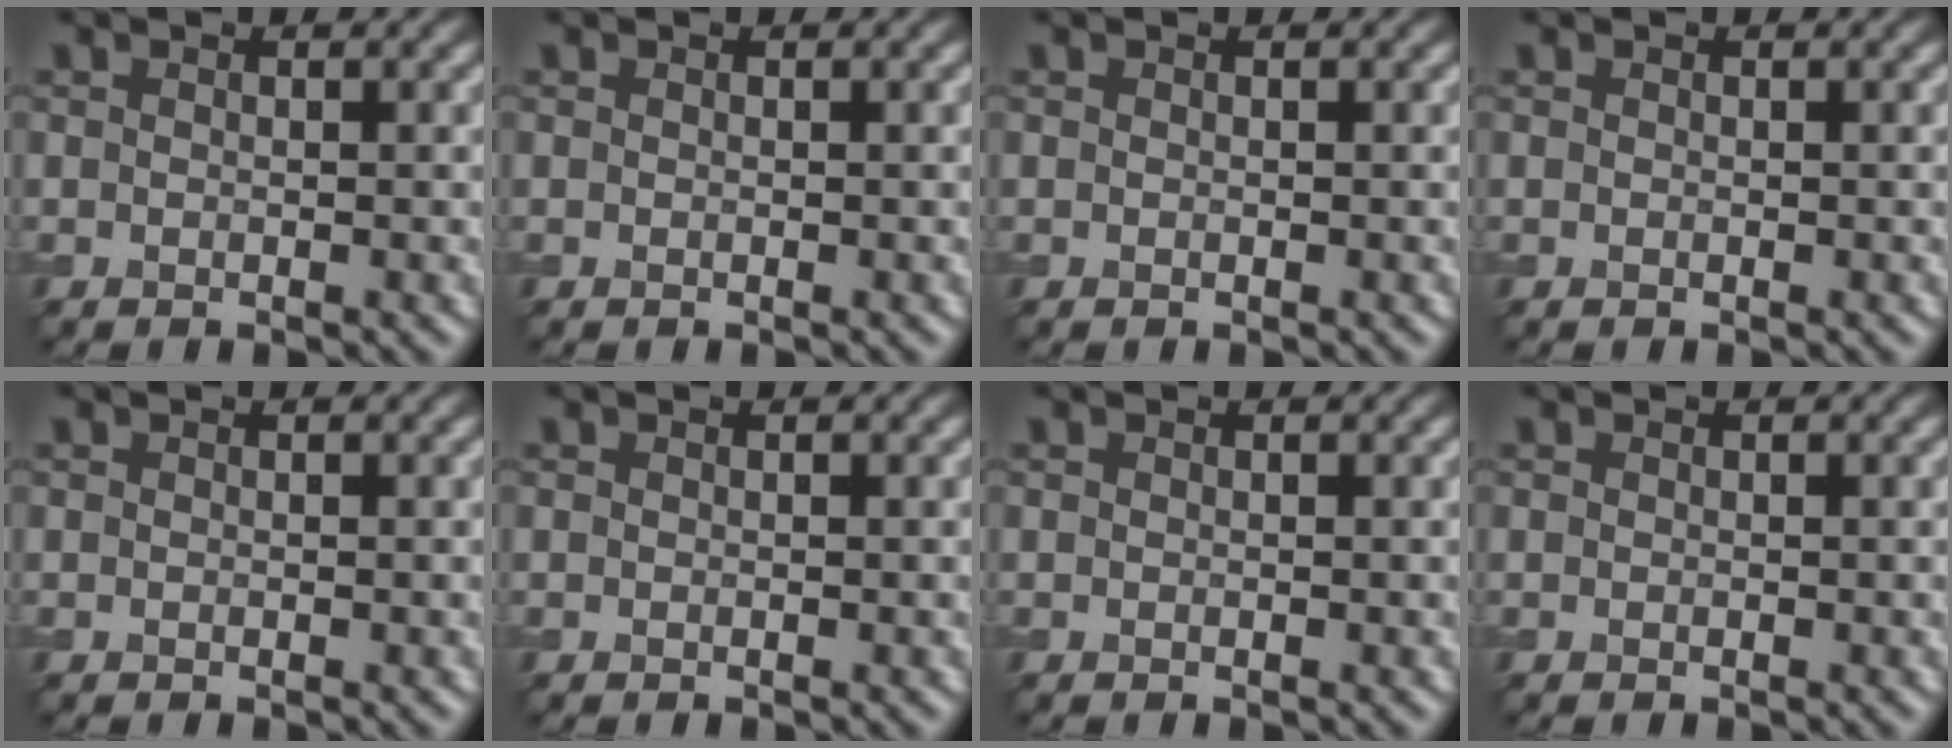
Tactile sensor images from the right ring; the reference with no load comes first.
{"total": 0.0}
{"total": 0.0}
{"total": 0.0}
{"total": 0.0}
{"total": 0.0}
{"total": 0.0}
{"total": 0.0}